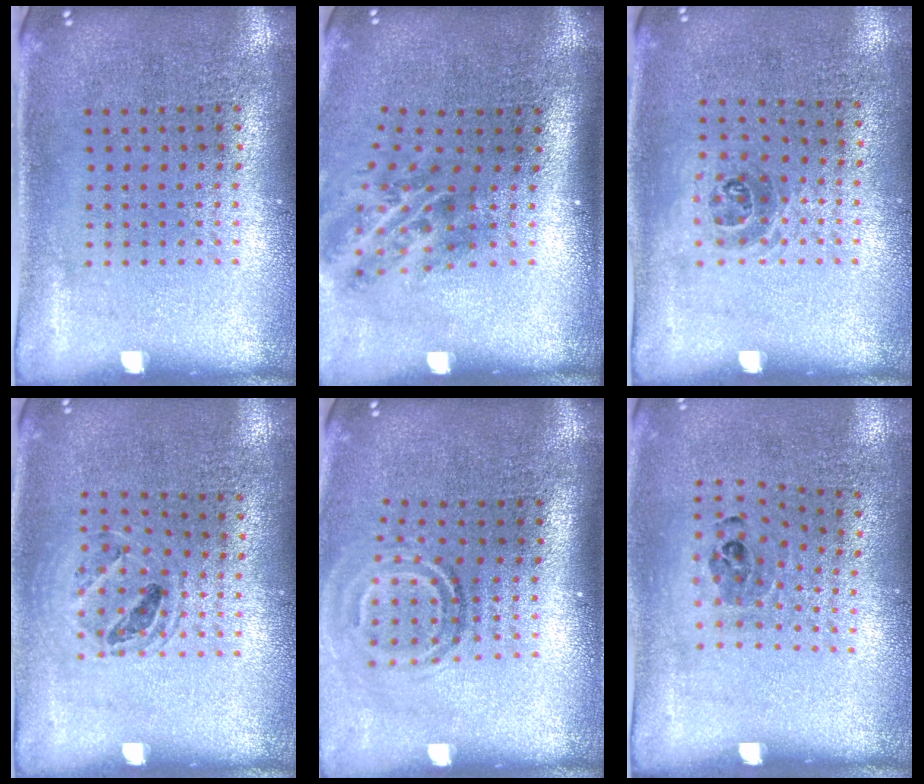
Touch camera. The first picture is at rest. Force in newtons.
{"total": 2.0, "press": 1.3, "slide": 1.6}
{"total": 1.0, "press": 0.7, "slide": 0.7}
{"total": 1.0, "press": 1.0, "slide": 0.2}
{"total": 1.9, "press": 1.1, "slide": 1.5}
{"total": 1.0, "press": 0.7, "slide": 0.7}